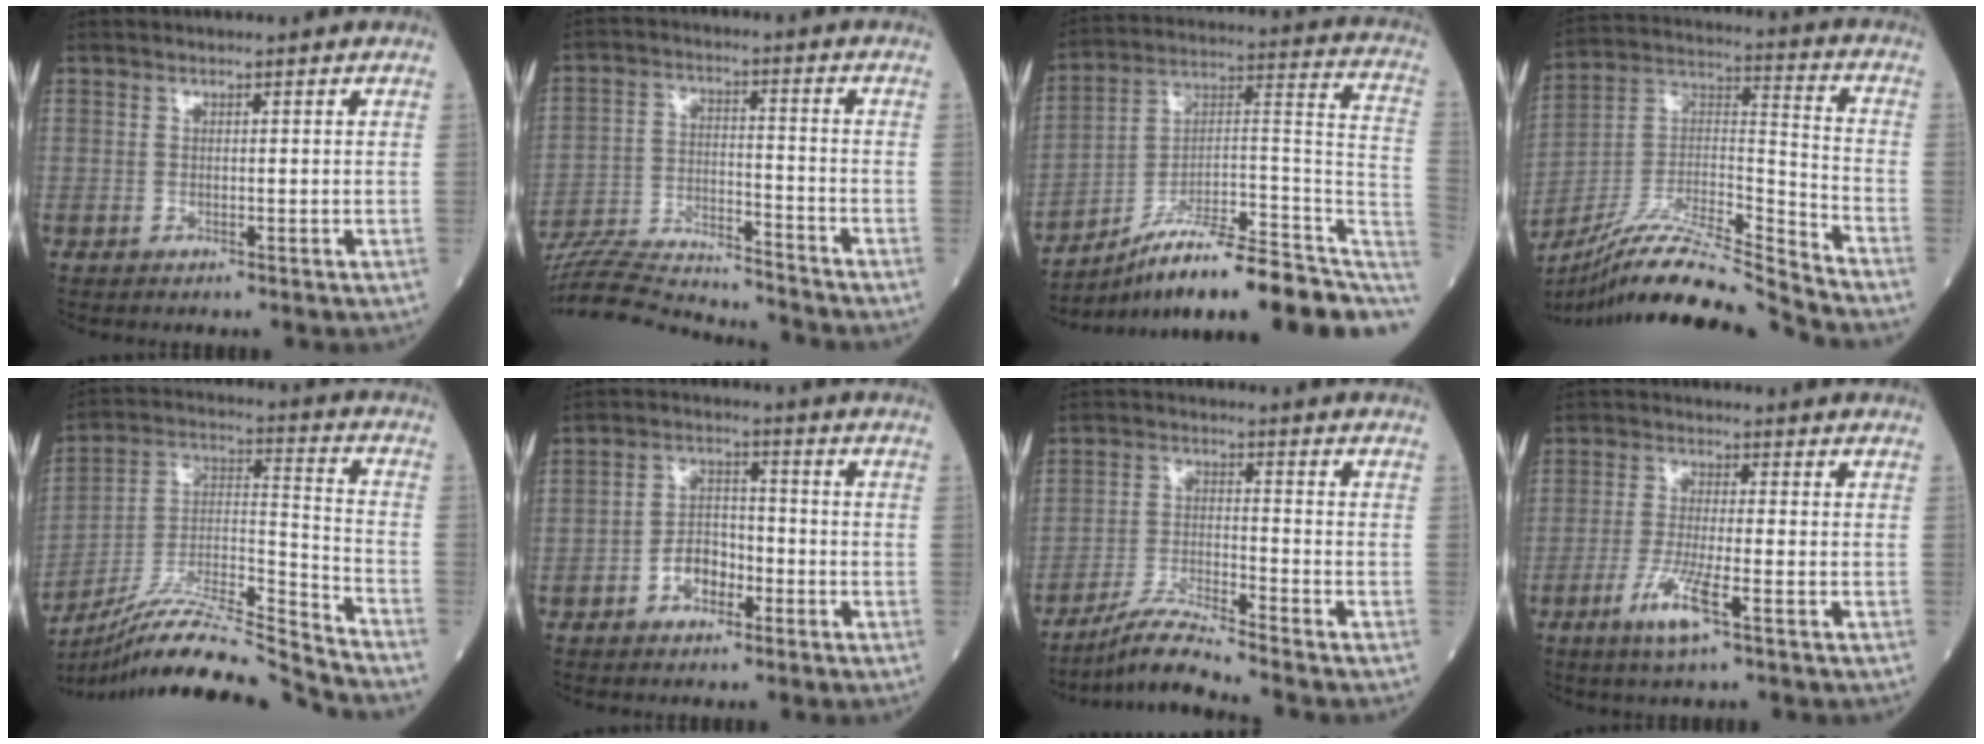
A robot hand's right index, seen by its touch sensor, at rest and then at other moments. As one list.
[{"total": 18.3, "force": [-17.7, 1.1, 4.8], "torque": [-0.106, -0.002, -0.282]}, {"total": 21.3, "force": [-14.9, 4.7, 14.5], "torque": [-0.145, 0.049, -0.226]}, {"total": 18.7, "force": [-17.2, -1.4, 7.0], "torque": [-0.141, 0.023, -0.310]}, {"total": 18.9, "force": [-17.7, -1.8, 6.4], "torque": [-0.128, 0.016, -0.311]}, {"total": 5.3, "force": [-2.5, 3.3, 3.3], "torque": [-0.056, 0.016, -0.047]}, {"total": 6.9, "force": [-6.3, -1.5, 2.4], "torque": [-0.055, -0.021, -0.117]}, {"total": 6.4, "force": [-3.2, 0.2, 5.5], "torque": [-0.113, -0.013, -0.062]}]